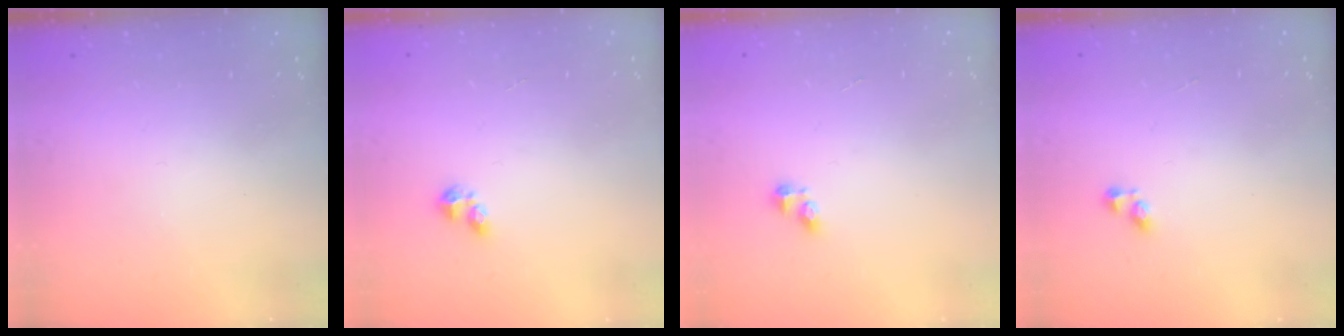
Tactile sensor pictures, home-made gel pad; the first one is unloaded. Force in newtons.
{"total": 3.1, "press": 3.0, "slide": 0.5}
{"total": 2.5, "press": 2.5, "slide": 0.3}
{"total": 2.4, "press": 2.3, "slide": 0.6}